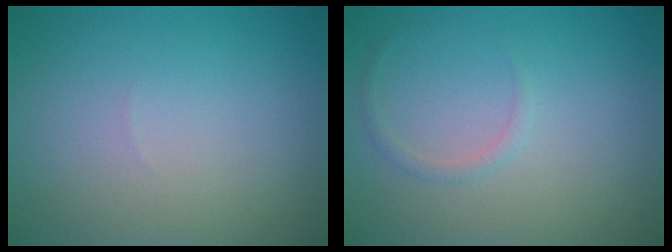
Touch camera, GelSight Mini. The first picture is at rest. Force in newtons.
{"total": 0.8, "press": 0.8, "slide": 0.1}